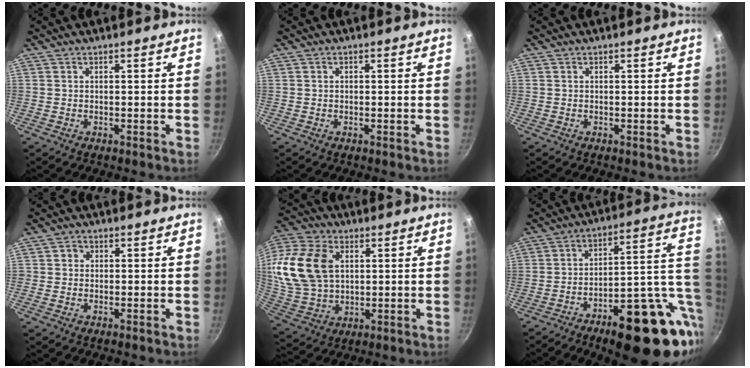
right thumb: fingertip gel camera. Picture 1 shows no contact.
{"total": 0.5, "force": [0.0, 0.5, 0.2], "torque": [-0.002, 0.003, 0.001]}
{"total": 0.0}
{"total": 1.7, "force": [0.1, 1.6, 0.5], "torque": [0.000, 0.002, -0.003]}
{"total": 21.4, "force": [4.6, 15.0, 14.5], "torque": [-0.306, 0.007, 0.092]}
{"total": 24.2, "force": [-6.7, 10.2, 20.9], "torque": [-0.242, 0.027, -0.083]}